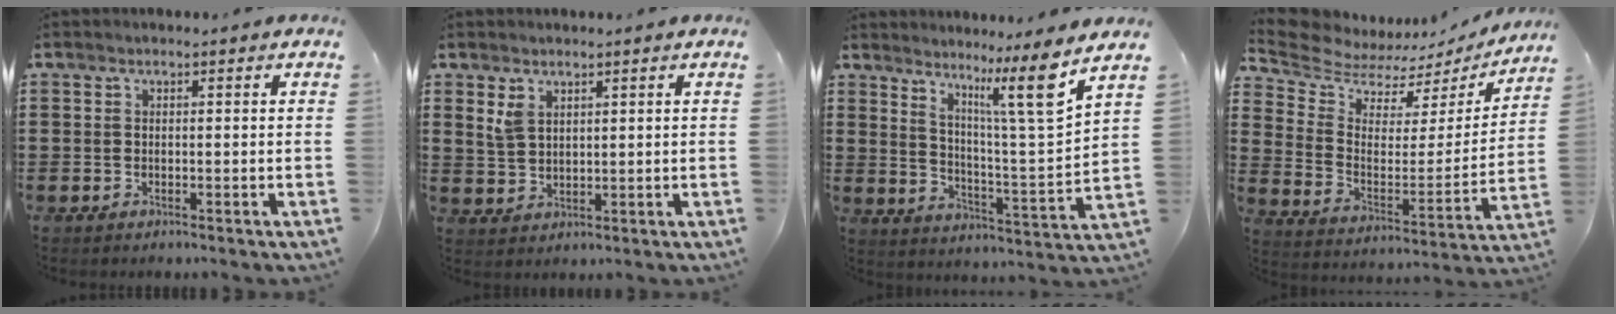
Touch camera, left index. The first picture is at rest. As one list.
[{"total": 2.9, "force": [1.9, 1.5, 1.4], "torque": [-0.034, 0.003, 0.037]}, {"total": 11.6, "force": [7.8, -0.1, 8.5], "torque": [-0.155, -0.042, 0.118]}, {"total": 6.4, "force": [5.9, 2.5, 0.9], "torque": [-0.058, -0.045, 0.101]}]